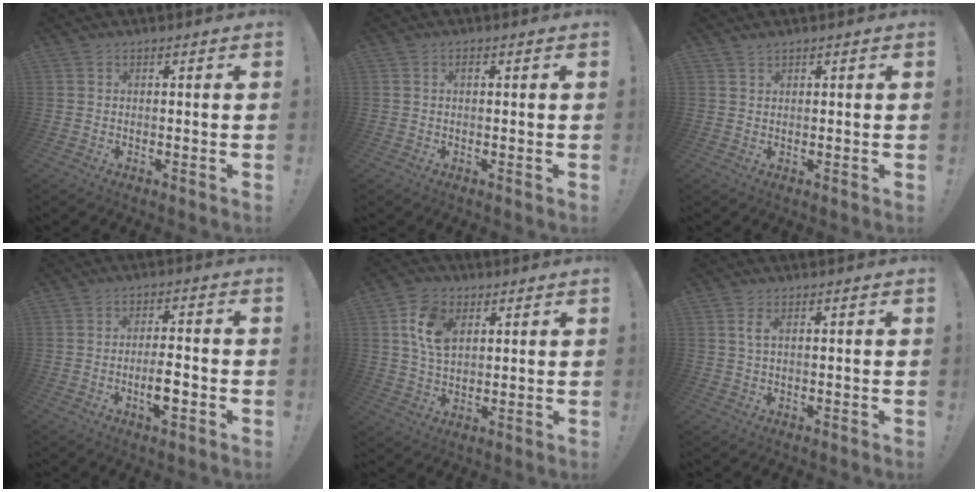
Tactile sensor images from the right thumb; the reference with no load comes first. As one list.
[{"total": 0.6, "force": [0.1, 0.3, 0.6], "torque": [-0.008, 0.003, -0.001]}, {"total": 1.0, "force": [1.0, 0.3, 0.1], "torque": [-0.001, -0.001, 0.019]}, {"total": 6.7, "force": [-2.6, 1.7, 5.9], "torque": [-0.103, 0.004, -0.044]}, {"total": 11.5, "force": [4.3, 7.6, 7.5], "torque": [-0.136, 0.004, 0.083]}, {"total": 2.3, "force": [0.8, 0.5, 2.1], "torque": [-0.038, -0.001, 0.012]}]